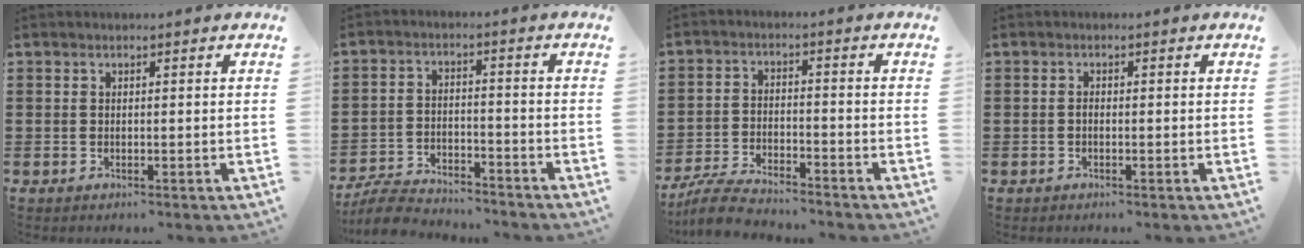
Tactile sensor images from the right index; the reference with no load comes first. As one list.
[{"total": 6.2, "force": [-6.0, 0.9, 1.0], "torque": [-0.025, 0.010, -0.120]}, {"total": 5.7, "force": [-5.5, 0.4, 1.5], "torque": [-0.036, 0.000, -0.109]}, {"total": 0.7, "force": [-0.4, 0.4, 0.5], "torque": [-0.013, -0.003, -0.006]}]